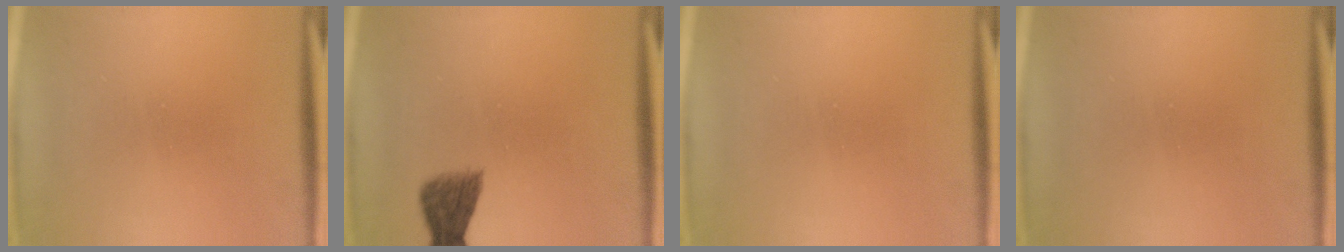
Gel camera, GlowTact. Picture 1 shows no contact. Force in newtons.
{"total": 3.7}
{"total": 0.0}
{"total": 0.0}